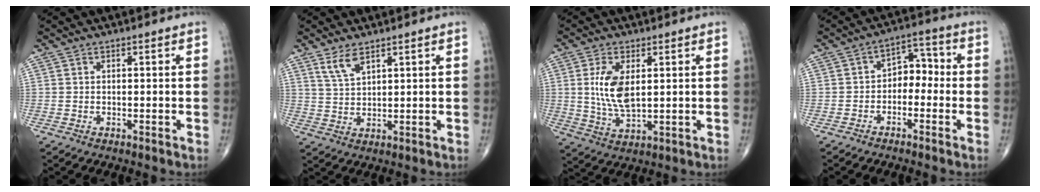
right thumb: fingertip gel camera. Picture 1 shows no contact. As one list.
[{"total": 4.0, "force": [2.8, 1.0, 2.7], "torque": [-0.059, -0.017, 0.062]}, {"total": 8.9, "force": [1.7, 4.3, 7.6], "torque": [-0.151, -0.014, 0.040]}, {"total": 6.0, "force": [-1.4, 4.2, 4.0], "torque": [-0.034, 0.038, -0.037]}]